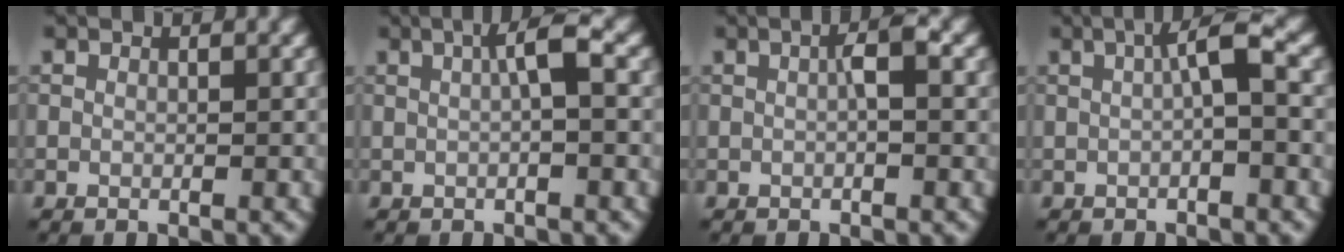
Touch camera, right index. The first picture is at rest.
{"total": 2.7, "force": [0.5, 0.4, 2.6], "torque": [-0.042, 0.013, 0.005]}
{"total": 1.7, "force": [0.1, 0.1, 1.7], "torque": [-0.029, 0.006, 0.001]}
{"total": 2.9, "force": [0.3, 0.4, 2.8], "torque": [-0.047, 0.011, 0.001]}